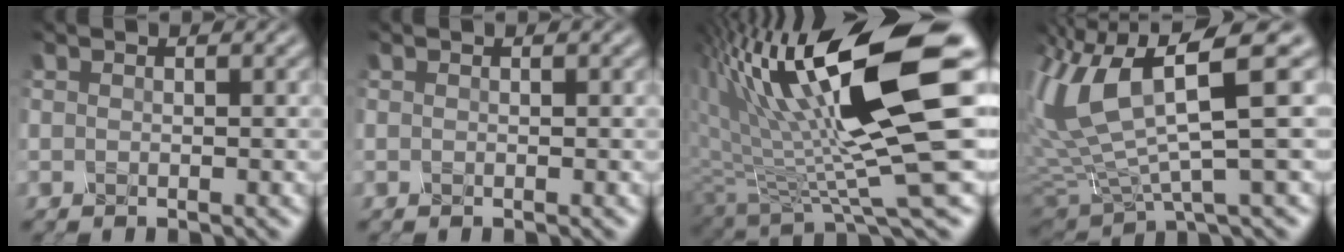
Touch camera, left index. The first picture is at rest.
{"total": 0.0}
{"total": 14.7, "force": [4.0, 3.0, 13.8], "torque": [-0.244, 0.002, 0.075]}
{"total": 9.5, "force": [2.2, 2.8, 8.8], "torque": [-0.195, -0.001, 0.045]}